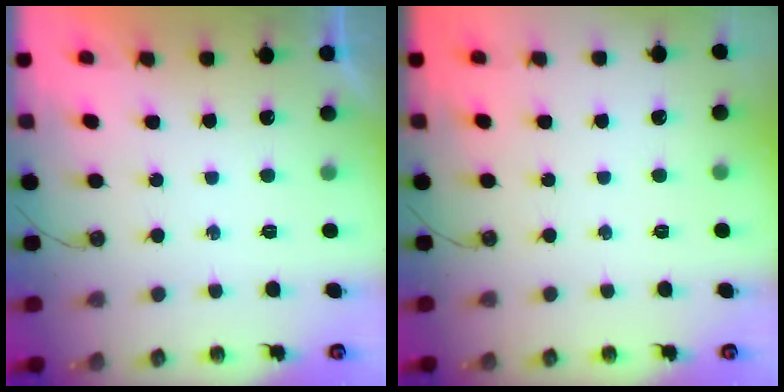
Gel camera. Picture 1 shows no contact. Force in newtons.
{"total": 0.0}